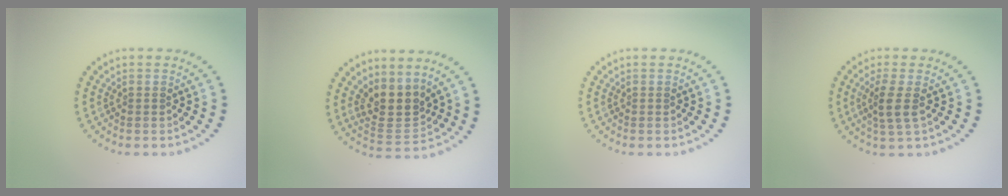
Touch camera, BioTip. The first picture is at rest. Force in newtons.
{"total": 3.7, "press": 3.1, "slide": 2.0}
{"total": 0.0}
{"total": 2.4, "press": 1.9, "slide": 1.5}